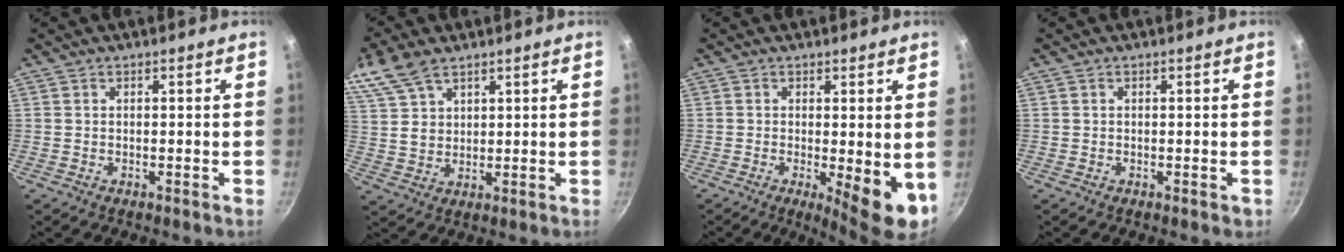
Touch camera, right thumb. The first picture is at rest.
{"total": 9.9, "force": [6.6, 5.4, 5.1], "torque": [-0.094, -0.008, 0.137]}
{"total": 7.8, "force": [-1.0, 2.2, 7.5], "torque": [-0.094, -0.011, -0.005]}
{"total": 0.6, "force": [-0.1, 0.5, 0.5], "torque": [-0.003, 0.002, -0.001]}